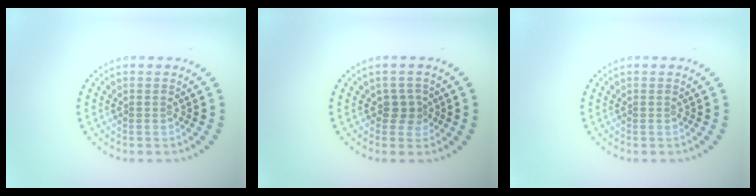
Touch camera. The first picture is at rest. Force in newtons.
{"total": 1.7, "press": 1.4, "slide": 1.0}
{"total": 0.0}